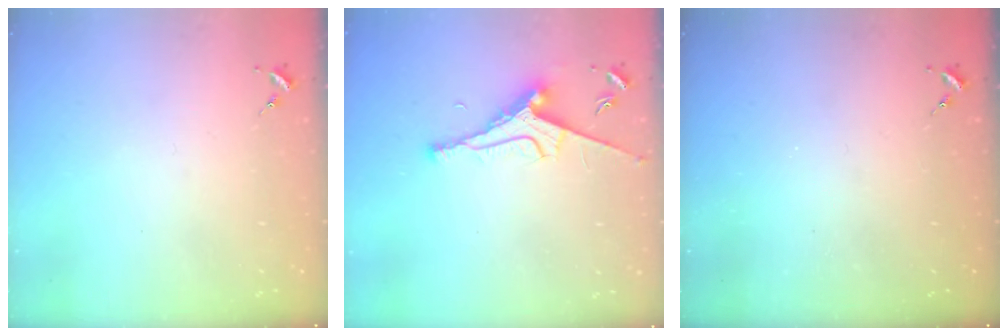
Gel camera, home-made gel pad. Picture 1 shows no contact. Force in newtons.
{"total": 8.8, "press": 8.7, "slide": 1.4}
{"total": 0.0}